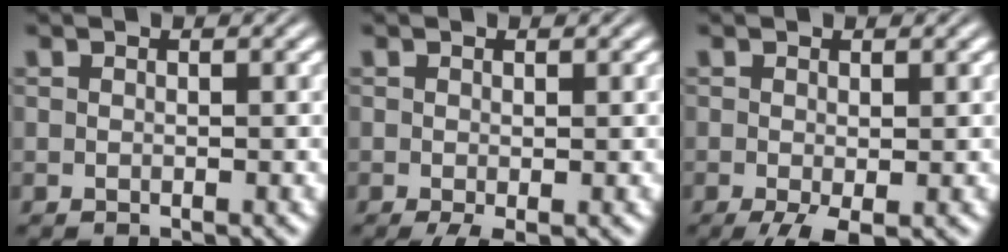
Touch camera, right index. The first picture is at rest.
{"total": 1.3, "force": [-0.9, 0.3, 0.9], "torque": [-0.015, -0.011, -0.008]}
{"total": 2.4, "force": [-1.6, 0.8, 1.6], "torque": [-0.031, -0.020, -0.015]}